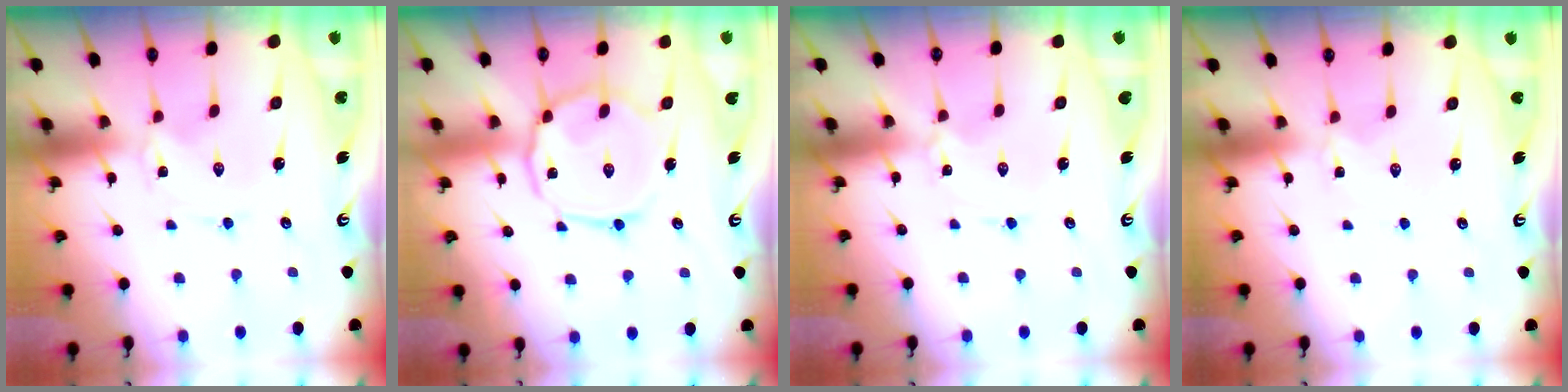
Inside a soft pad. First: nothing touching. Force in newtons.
{"total": 11.9, "press": 11.9, "slide": 1.0}
{"total": 0.0}
{"total": 1.1, "press": 1.1, "slide": 0.2}